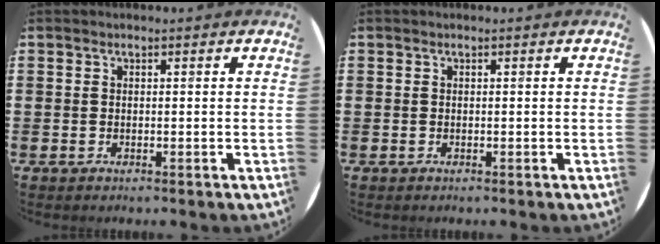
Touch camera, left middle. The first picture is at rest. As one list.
[{"total": 0.0}]